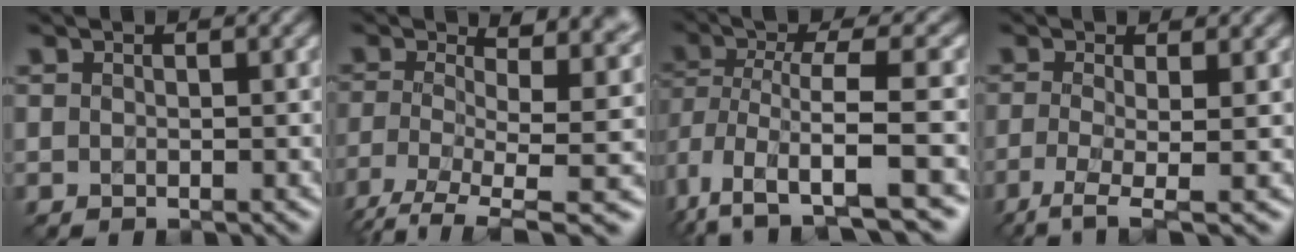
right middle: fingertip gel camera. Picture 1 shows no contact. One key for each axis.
{"total": 9.6, "fx": -2.2, "fy": 3.6, "fz": 8.6, "tx": -0.150, "ty": -0.012, "tz": -0.049}
{"total": 7.9, "fx": -2.9, "fy": 2.6, "fz": 6.8, "tx": -0.134, "ty": -0.007, "tz": -0.055}
{"total": 4.5, "fx": -1.5, "fy": 1.1, "fz": 4.1, "tx": -0.074, "ty": -0.010, "tz": -0.039}